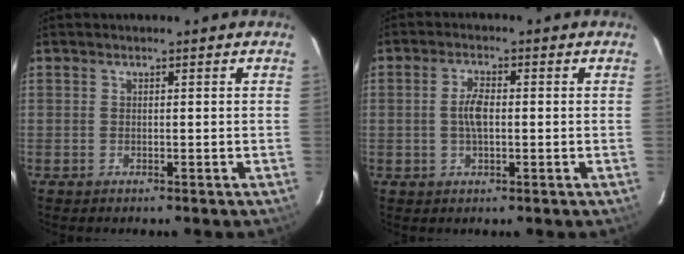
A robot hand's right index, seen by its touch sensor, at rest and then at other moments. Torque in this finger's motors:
{"motor_torque": [0.24, -0.16, 0.23, 0.06]}